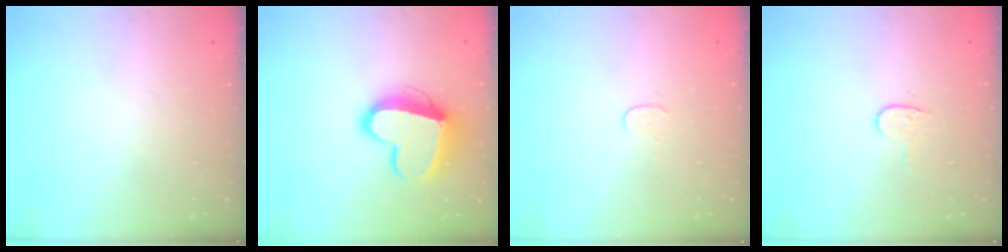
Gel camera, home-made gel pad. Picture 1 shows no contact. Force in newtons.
{"total": 14.7, "press": 14.6, "slide": 1.3}
{"total": 3.7, "press": 3.7, "slide": 0.3}
{"total": 4.1, "press": 4.1, "slide": 0.4}